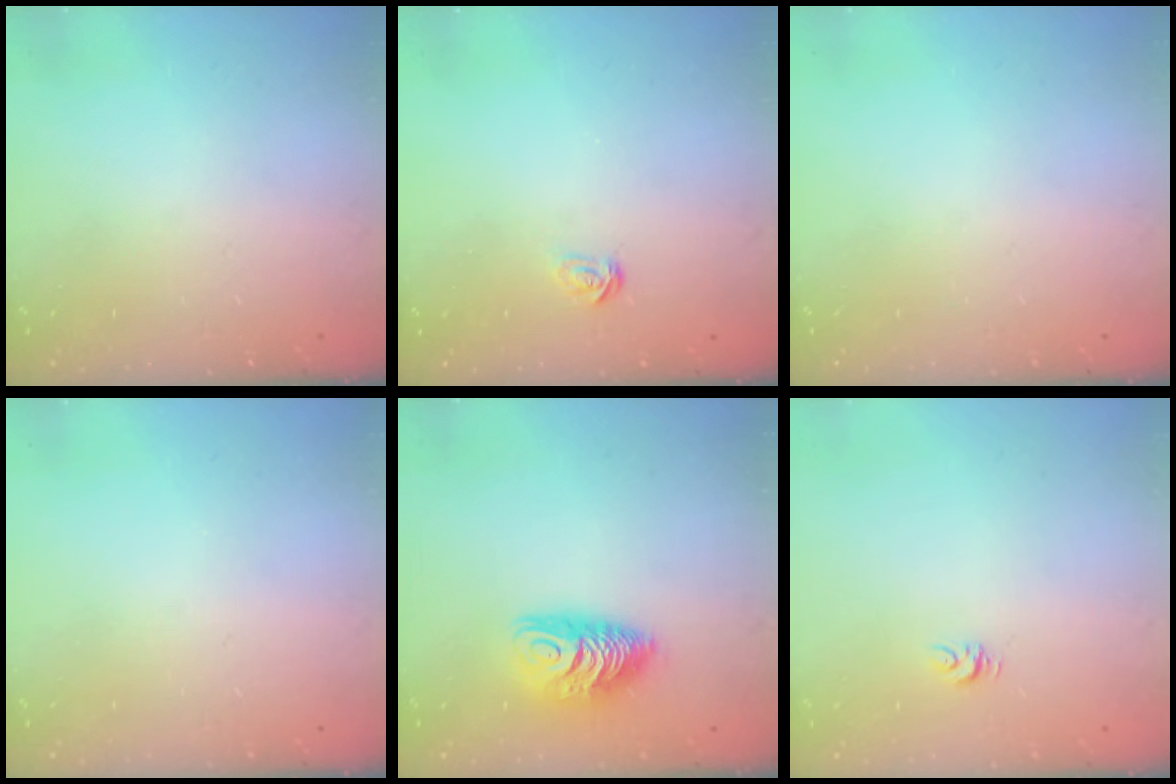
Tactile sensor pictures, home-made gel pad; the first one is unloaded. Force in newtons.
{"total": 2.3, "press": 2.3, "slide": 0.2}
{"total": 0.0}
{"total": 0.0}
{"total": 9.7, "press": 9.7, "slide": 0.1}
{"total": 3.6, "press": 3.6, "slide": 0.3}